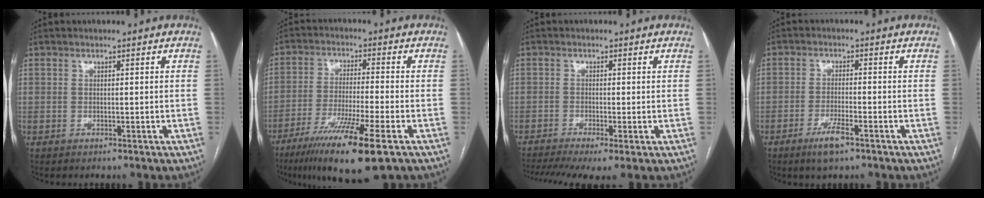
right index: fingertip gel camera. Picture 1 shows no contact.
{"total": 13.5, "force": [-7.8, 0.2, 11.0], "torque": [-0.204, -0.039, -0.135]}
{"total": 8.4, "force": [-5.4, 1.7, 6.2], "torque": [-0.109, -0.009, -0.090]}
{"total": 4.5, "force": [-2.9, 0.7, 3.4], "torque": [-0.069, -0.005, -0.051]}